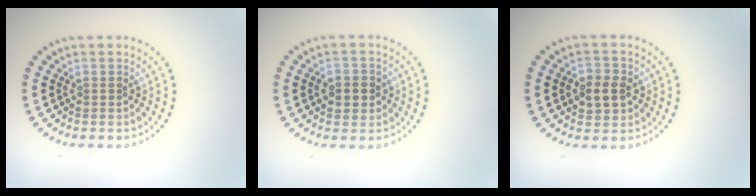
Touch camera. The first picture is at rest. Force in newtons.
{"total": 2.3, "press": 2.2, "slide": 0.6}
{"total": 2.9, "press": 2.9, "slide": 0.4}